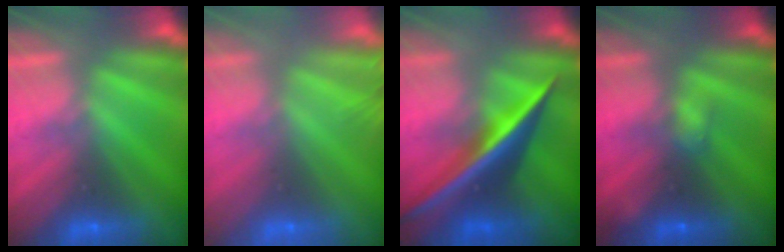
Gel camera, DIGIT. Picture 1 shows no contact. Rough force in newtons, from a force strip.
{"total": 9.1}
{"total": 2.6}
{"total": 1.8}